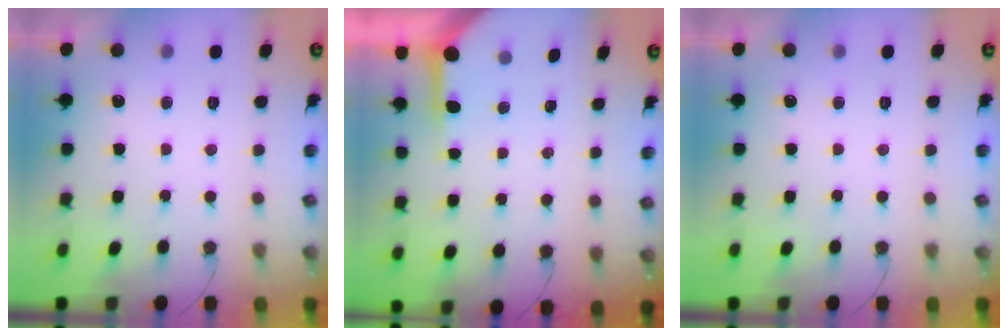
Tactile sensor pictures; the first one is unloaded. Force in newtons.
{"total": 3.9, "press": 3.9, "slide": 0.4}
{"total": 0.0}